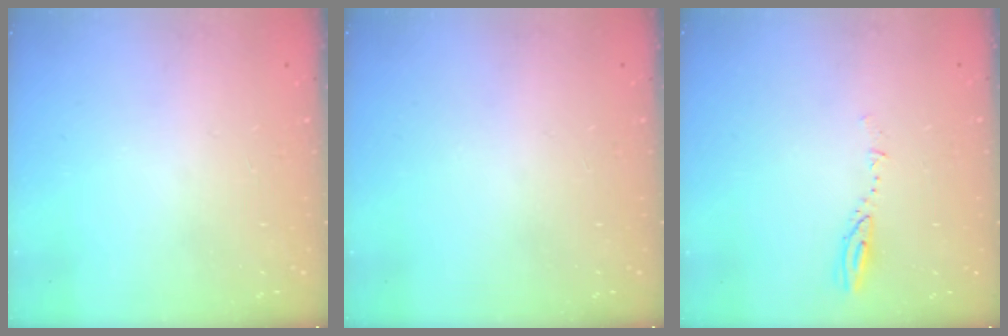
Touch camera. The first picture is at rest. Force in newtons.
{"total": 0.0}
{"total": 3.3, "press": 3.3, "slide": 0.3}